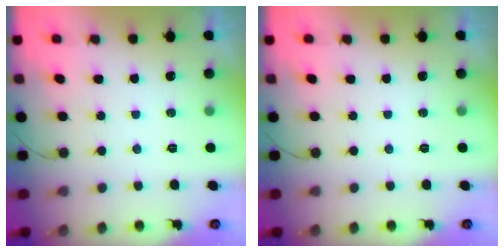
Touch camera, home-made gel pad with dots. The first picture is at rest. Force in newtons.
{"total": 0.0}